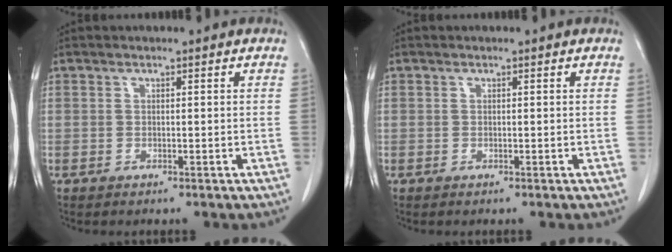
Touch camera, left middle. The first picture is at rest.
{"total": 0.0}